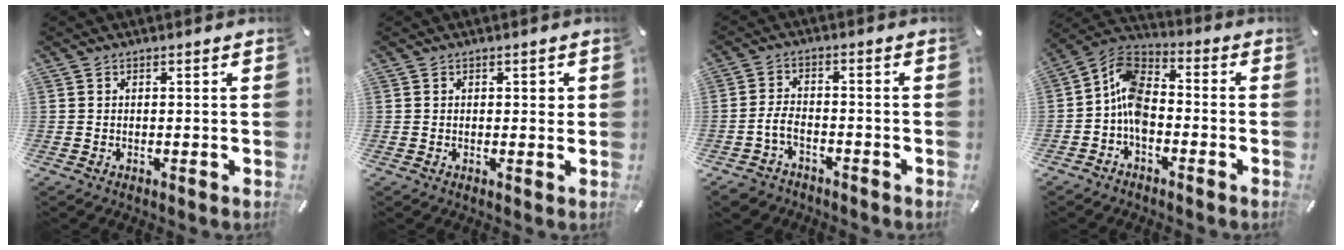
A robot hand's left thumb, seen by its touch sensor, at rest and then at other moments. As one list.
[{"total": 1.3, "force": [0.3, 0.9, 0.9], "torque": [-0.002, -0.001, -0.001]}, {"total": 5.2, "force": [-2.6, 3.4, 3.0], "torque": [-0.077, 0.010, -0.055]}, {"total": 9.9, "force": [-3.2, 6.4, 6.8], "torque": [-0.148, 0.009, -0.062]}]